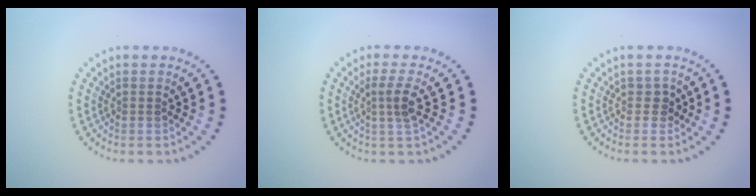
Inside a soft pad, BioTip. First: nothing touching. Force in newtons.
{"total": 2.3, "press": 1.8, "slide": 1.4}
{"total": 1.1, "press": 1.0, "slide": 0.4}